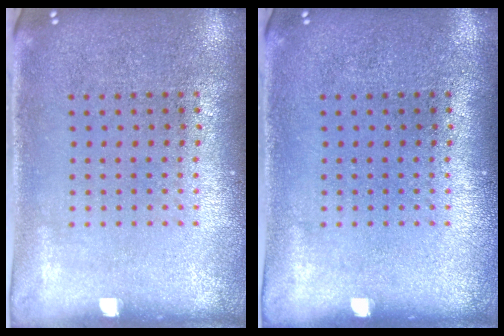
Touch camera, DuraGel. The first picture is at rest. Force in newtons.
{"total": 0.0}